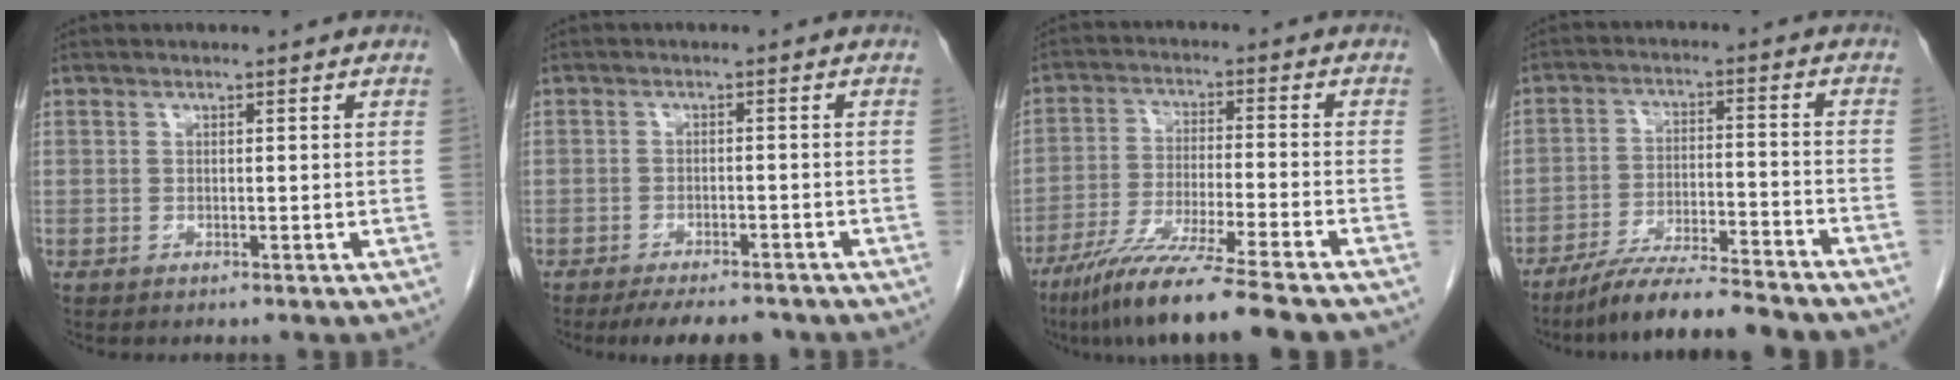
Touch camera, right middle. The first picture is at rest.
{"total": 7.7, "force": [-6.6, 2.1, 3.4], "torque": [-0.042, -0.007, -0.094]}
{"total": 15.1, "force": [-11.8, -0.4, 9.4], "torque": [-0.171, -0.051, -0.196]}
{"total": 13.7, "force": [-11.8, 0.7, 6.8], "torque": [-0.102, -0.012, -0.187]}